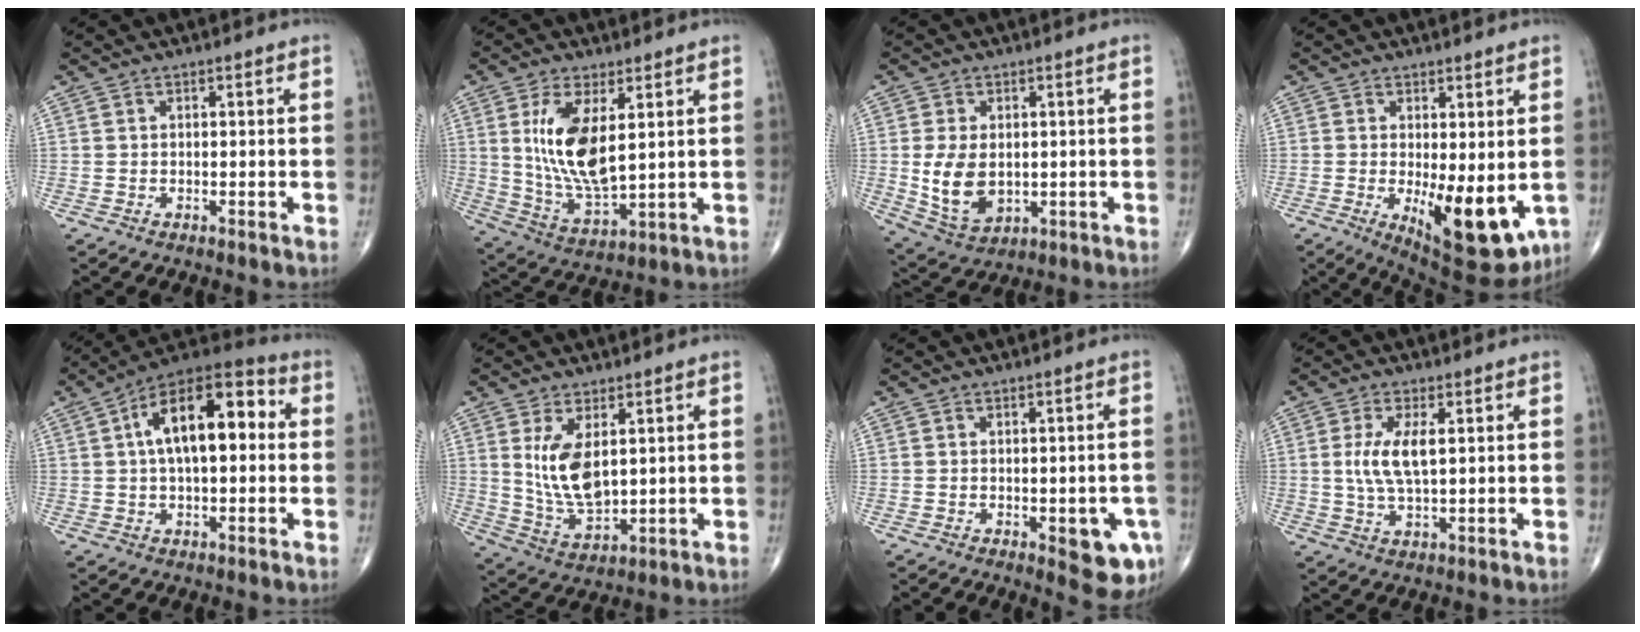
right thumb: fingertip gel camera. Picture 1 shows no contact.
{"total": 13.4, "force": [3.3, 5.6, 11.8], "torque": [-0.229, -0.027, 0.077]}
{"total": 9.6, "force": [-0.2, 6.4, 7.2], "torque": [-0.121, -0.009, 0.014]}
{"total": 12.7, "force": [-2.3, 5.0, 11.5], "torque": [-0.148, -0.026, -0.016]}
{"total": 16.8, "force": [2.8, 8.1, 14.4], "torque": [-0.214, 0.039, 0.035]}
{"total": 9.9, "force": [2.5, 4.8, 8.2], "torque": [-0.151, -0.025, 0.064]}
{"total": 7.4, "force": [-2.4, 3.0, 6.3], "torque": [-0.052, -0.001, -0.022]}
{"total": 6.8, "force": [1.2, 2.5, 6.2], "torque": [-0.135, -0.008, 0.027]}